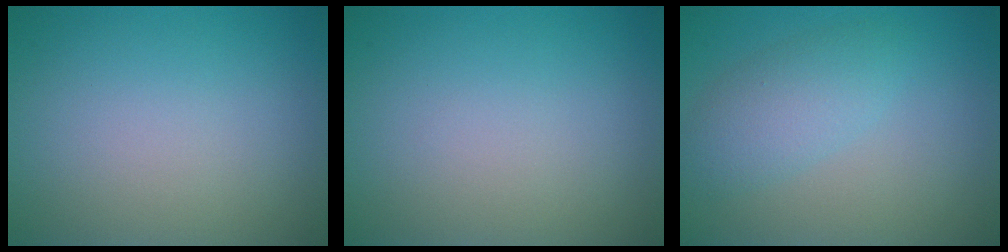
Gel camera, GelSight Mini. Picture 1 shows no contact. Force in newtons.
{"total": 0.0}
{"total": 3.3, "press": 3.3, "slide": 0.1}